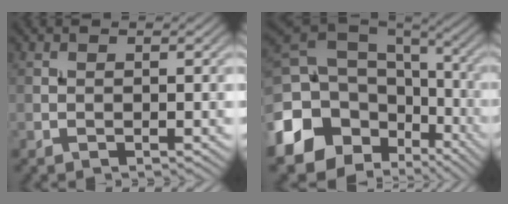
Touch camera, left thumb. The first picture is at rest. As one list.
[{"total": 18.0, "force": [-6.8, 13.7, 9.7], "torque": [-0.244, -0.040, -0.109]}]